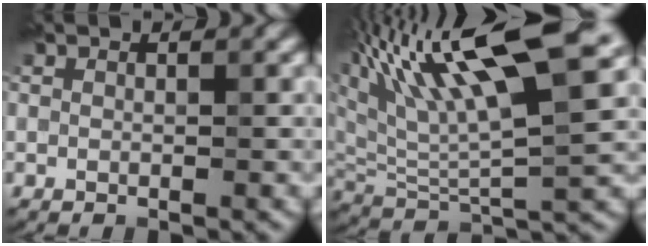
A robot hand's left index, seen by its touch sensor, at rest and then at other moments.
{"total": 10.6, "force": [4.8, 2.7, 9.0], "torque": [-0.184, 0.009, 0.112]}